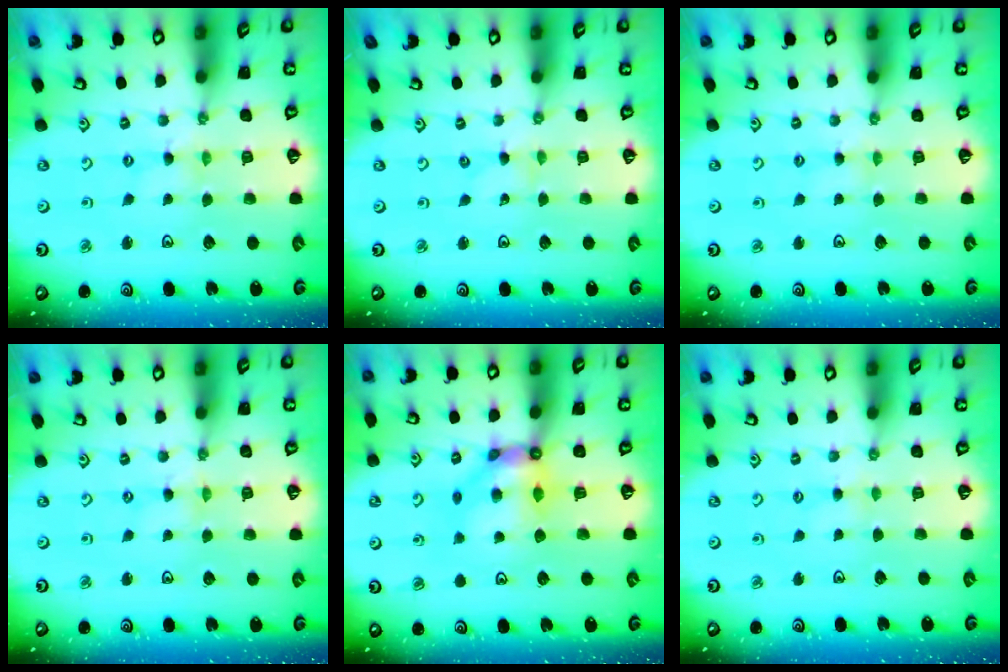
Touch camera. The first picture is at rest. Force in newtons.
{"total": 0.0}
{"total": 2.9, "press": 2.9, "slide": 0.3}
{"total": 0.6, "press": 0.6, "slide": 0.1}
{"total": 9.4, "press": 9.3, "slide": 0.8}
{"total": 2.0, "press": 2.0, "slide": 0.3}